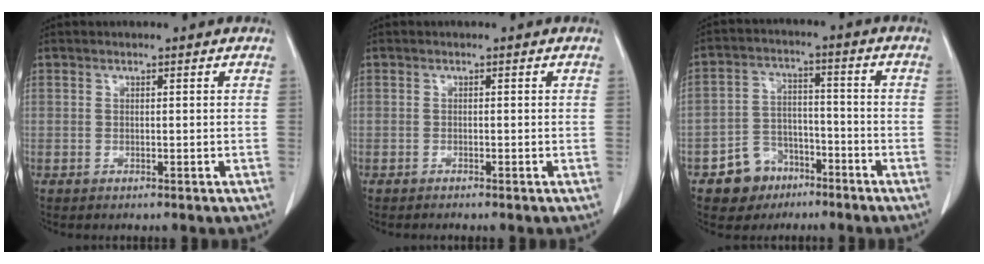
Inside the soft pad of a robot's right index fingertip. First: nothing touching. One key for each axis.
{"total": 0.0}
{"total": 7.4, "fx": -4.4, "fy": 5.7, "fz": 1.5, "tx": -0.024, "ty": 0.016, "tz": -0.066}